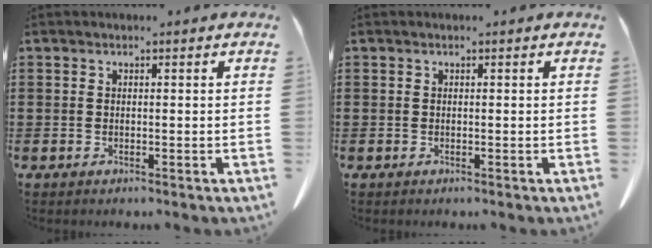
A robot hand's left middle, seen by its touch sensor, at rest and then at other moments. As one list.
[{"total": 0.0}]